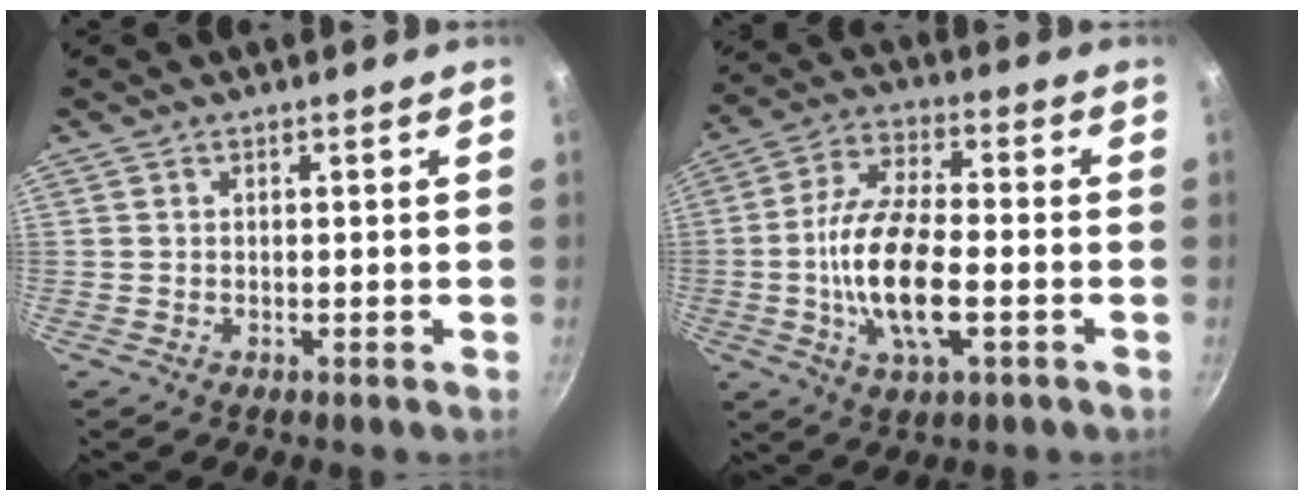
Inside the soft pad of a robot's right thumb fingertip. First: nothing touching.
{"total": 15.1, "force": [-2.9, 6.5, 13.4], "torque": [-0.260, 0.016, -0.054]}